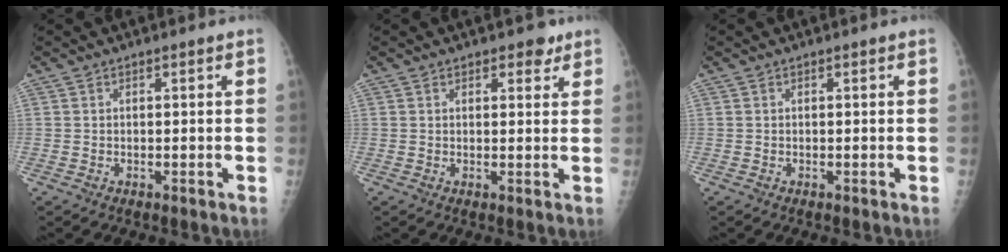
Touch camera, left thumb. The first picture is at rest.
{"total": 2.9, "force": [1.9, 1.7, 1.3], "torque": [0.002, -0.009, 0.024]}
{"total": 0.0}